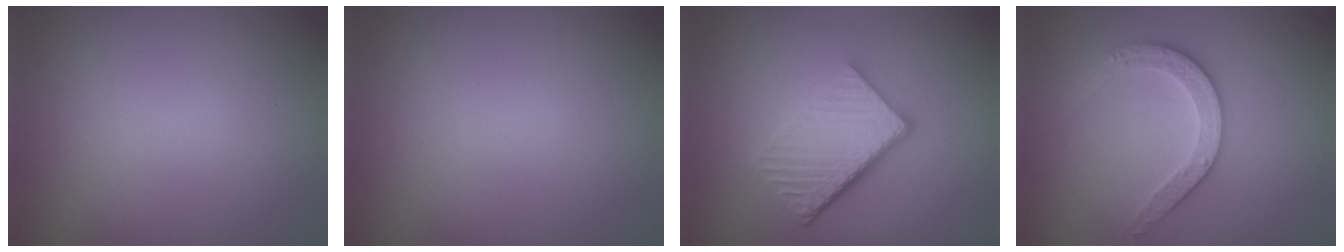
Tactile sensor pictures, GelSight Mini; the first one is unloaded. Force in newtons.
{"total": 0.0}
{"total": 5.8, "press": 4.0, "slide": 4.3}
{"total": 2.9, "press": 2.9, "slide": 0.7}